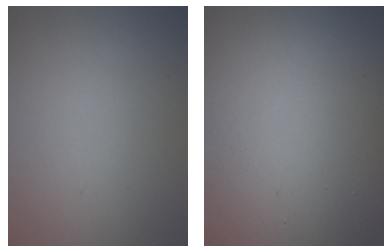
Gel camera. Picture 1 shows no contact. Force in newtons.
{"total": 23.9, "press": 23.9, "slide": 1.7}